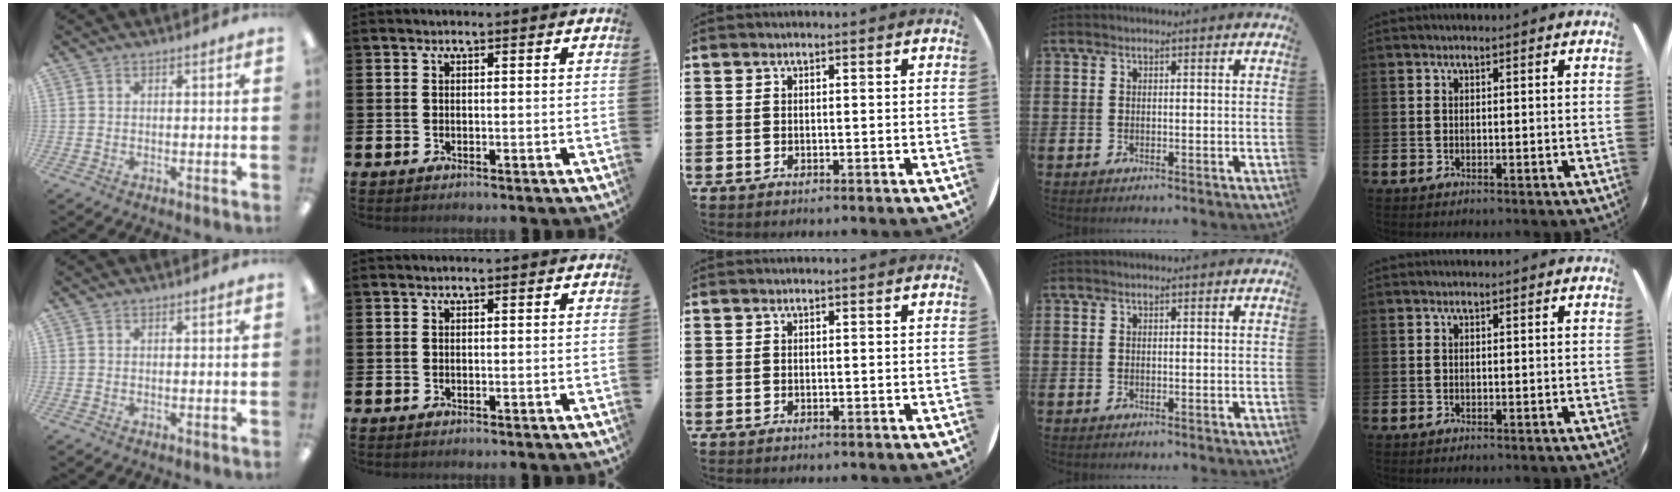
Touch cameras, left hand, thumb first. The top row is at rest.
{}